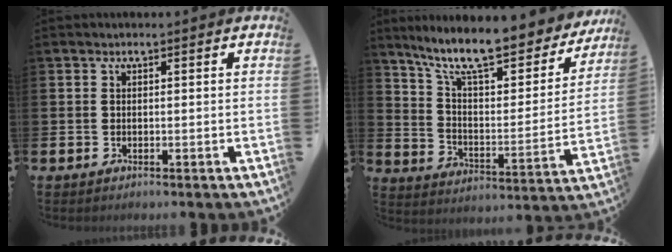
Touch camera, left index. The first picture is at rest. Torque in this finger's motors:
{"motor_torque": [1.05, -1.09, 1.06, 0.21]}